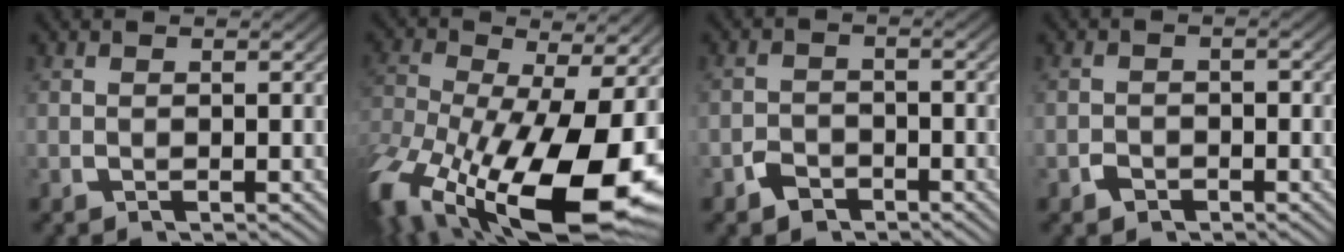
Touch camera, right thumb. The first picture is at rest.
{"total": 17.5, "force": [-6.3, 10.0, 12.9], "torque": [-0.266, -0.079, -0.057]}
{"total": 2.5, "force": [-2.0, 1.4, 0.4], "torque": [-0.006, -0.011, -0.032]}
{"total": 1.5, "force": [-1.0, 1.0, 0.4], "torque": [-0.005, -0.008, -0.017]}